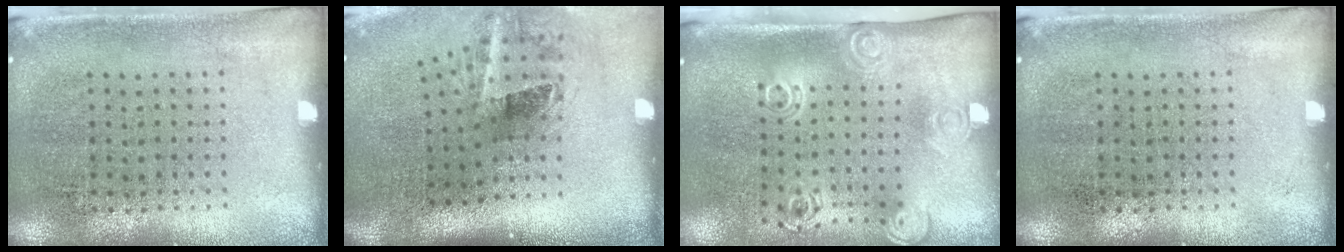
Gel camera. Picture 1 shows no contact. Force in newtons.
{"total": 2.1, "press": 1.3, "slide": 1.7}
{"total": 2.0, "press": 1.4, "slide": 1.4}
{"total": 0.0}